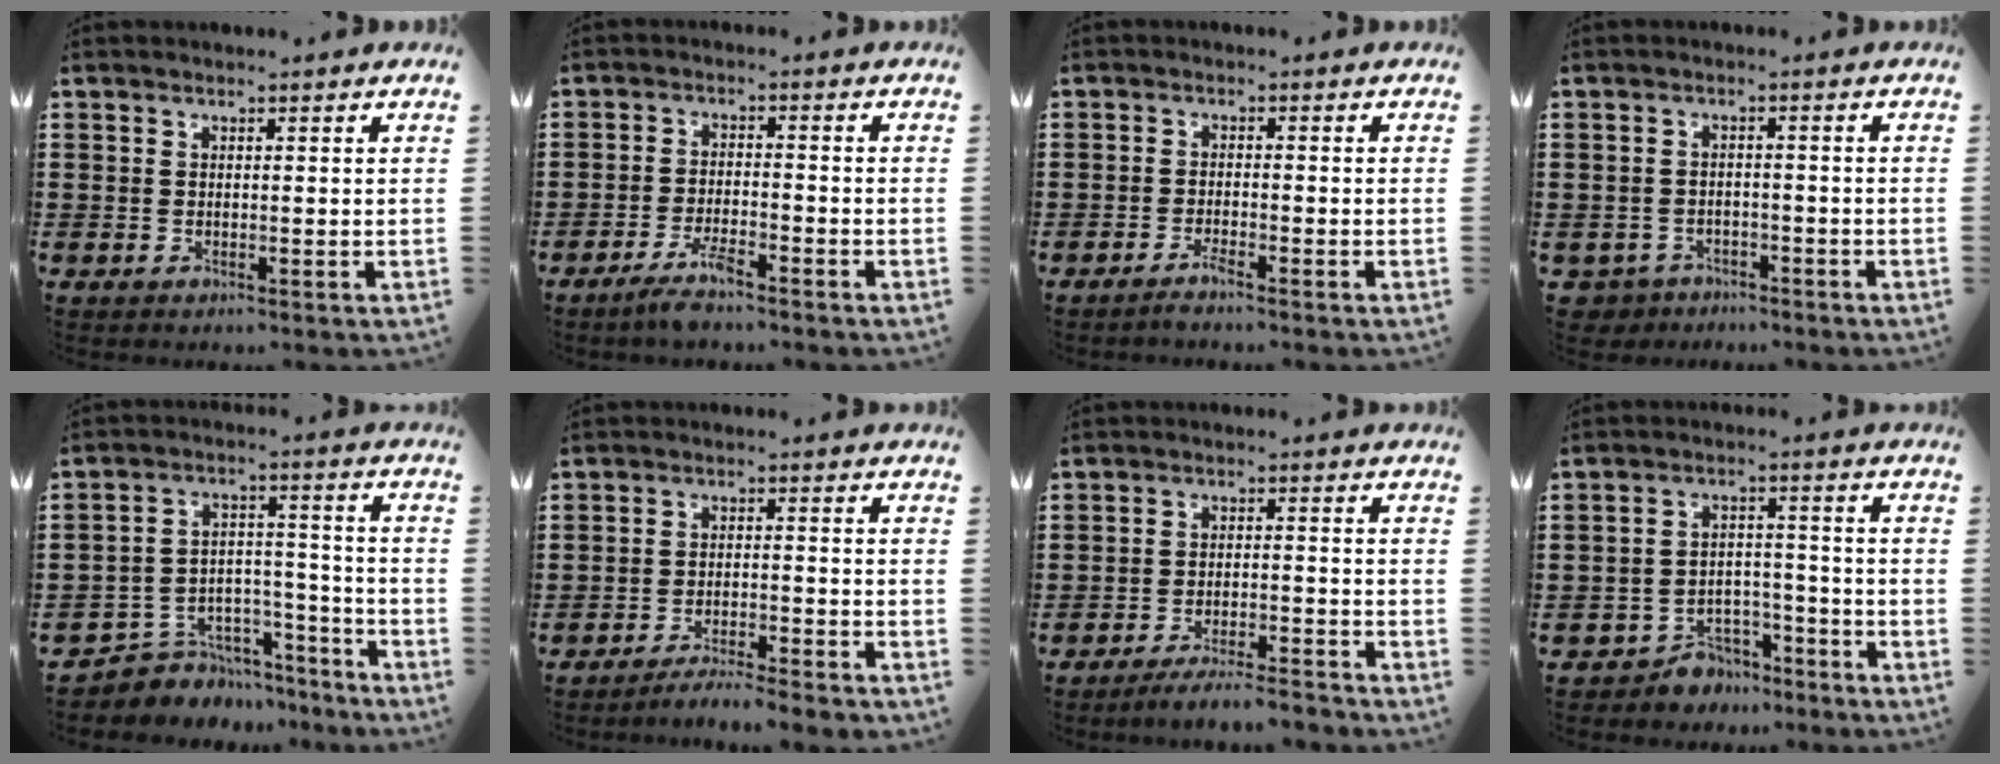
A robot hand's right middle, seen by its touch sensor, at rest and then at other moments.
{"total": 3.8, "force": [-3.0, 0.4, 2.4], "torque": [-0.056, -0.004, -0.058]}
{"total": 1.7, "force": [-1.4, -0.1, 0.9], "torque": [-0.018, -0.004, -0.025]}
{"total": 2.8, "force": [-2.6, 1.0, -0.2], "torque": [-0.014, -0.003, -0.061]}
{"total": 5.5, "force": [-4.7, 2.8, 0.3], "torque": [-0.011, 0.019, -0.096]}
{"total": 3.5, "force": [-3.4, -0.1, 0.6], "torque": [-0.013, 0.002, -0.072]}
{"total": 4.0, "force": [-3.9, 0.0, 1.0], "torque": [-0.018, 0.001, -0.077]}
{"total": 4.5, "force": [-4.2, 1.4, 0.2], "torque": [-0.009, 0.010, -0.087]}